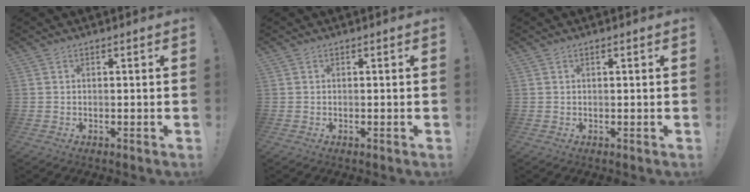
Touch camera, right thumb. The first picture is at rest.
{"total": 0.0}
{"total": 0.7, "force": [0.2, 0.0, 0.6], "torque": [-0.007, -0.001, 0.003]}